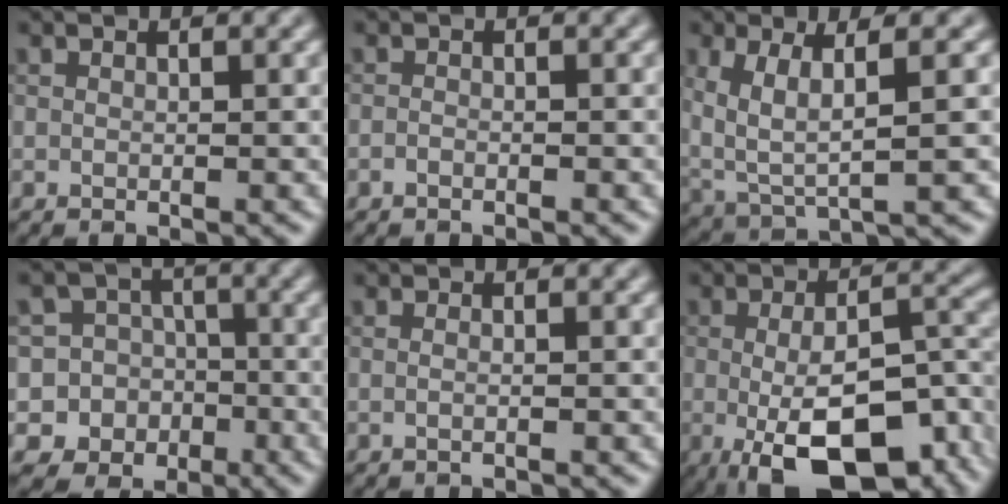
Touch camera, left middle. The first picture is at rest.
{"total": 0.6, "force": [-0.5, 0.2, 0.3], "torque": [-0.004, -0.002, -0.011]}
{"total": 5.4, "force": [1.5, 1.7, 4.9], "torque": [-0.108, -0.009, 0.034]}
{"total": 9.5, "force": [-3.3, 8.8, 1.3], "torque": [-0.029, 0.013, -0.074]}
{"total": 0.9, "force": [0.0, 0.3, 0.8], "torque": [-0.013, -0.011, -0.007]}
{"total": 14.3, "force": [-4.8, 6.4, 11.8], "torque": [-0.178, -0.026, -0.067]}